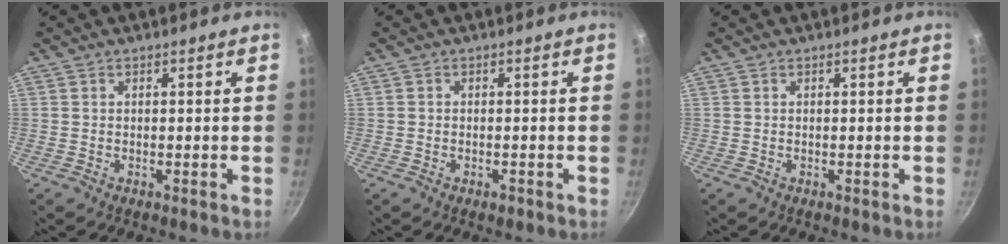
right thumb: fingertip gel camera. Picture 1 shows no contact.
{"total": 1.3, "force": [-0.8, 0.7, 0.7], "torque": [-0.014, 0.003, -0.012]}
{"total": 0.0}